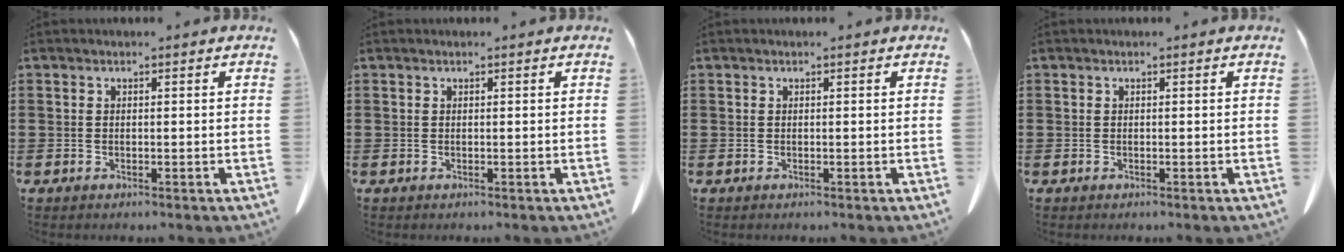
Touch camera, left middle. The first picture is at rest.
{"total": 0.0}
{"total": 0.0}
{"total": 0.0}